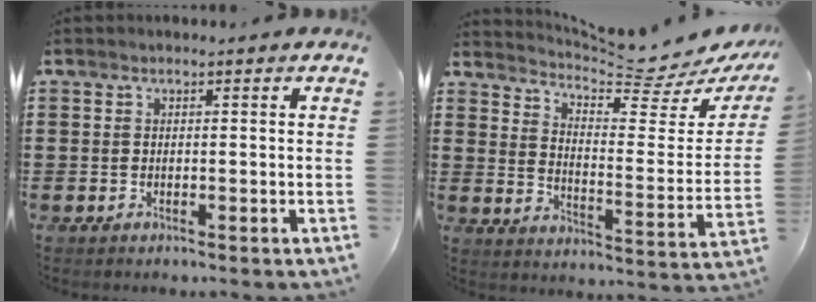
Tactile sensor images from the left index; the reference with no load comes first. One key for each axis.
{"total": 7.0, "fx": 6.5, "fy": -0.2, "fz": 2.5, "tx": -0.055, "ty": -0.065, "tz": 0.105}